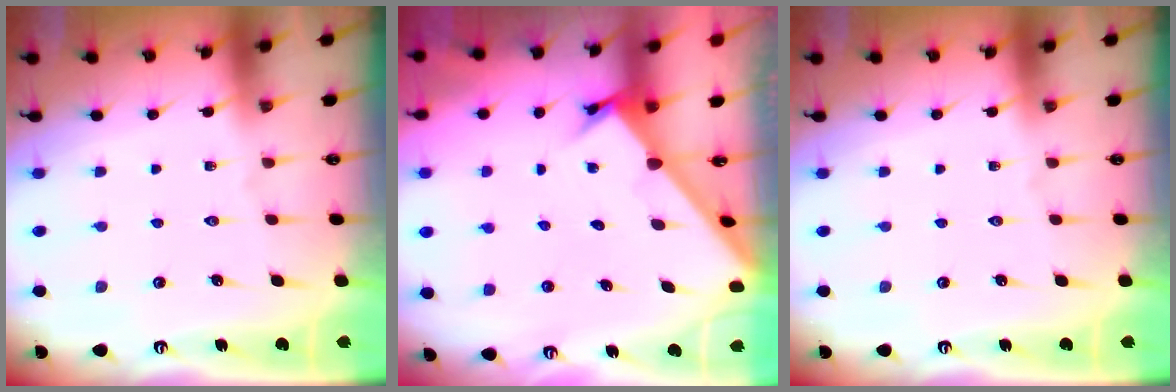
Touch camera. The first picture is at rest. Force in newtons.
{"total": 1.8, "press": 1.8, "slide": 0.2}
{"total": 0.0}